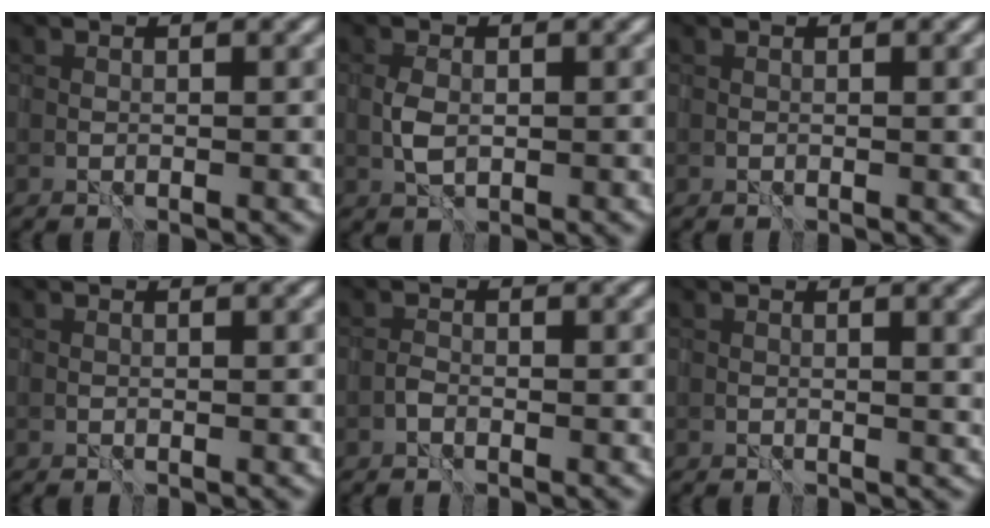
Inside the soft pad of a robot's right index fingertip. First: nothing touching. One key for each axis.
{"total": 1.6, "fx": 0.1, "fy": 1.0, "fz": 1.2, "tx": -0.028, "ty": 0.002, "tz": 0.001}
{"total": 1.2, "fx": 0.4, "fy": 0.4, "fz": 1.1, "tx": -0.015, "ty": -0.004, "tz": 0.010}
{"total": 0.0}
{"total": 0.0}
{"total": 4.2, "fx": 1.4, "fy": 1.5, "fz": 3.7, "tx": -0.030, "ty": 0.004, "tz": 0.022}